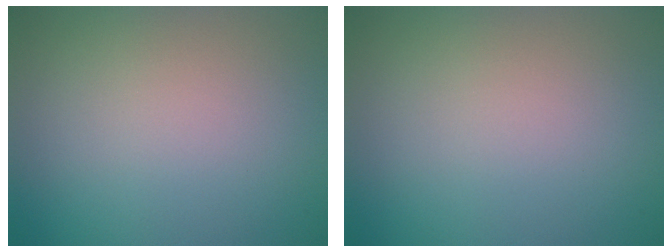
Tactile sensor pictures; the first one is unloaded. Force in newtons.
{"total": 0.0}